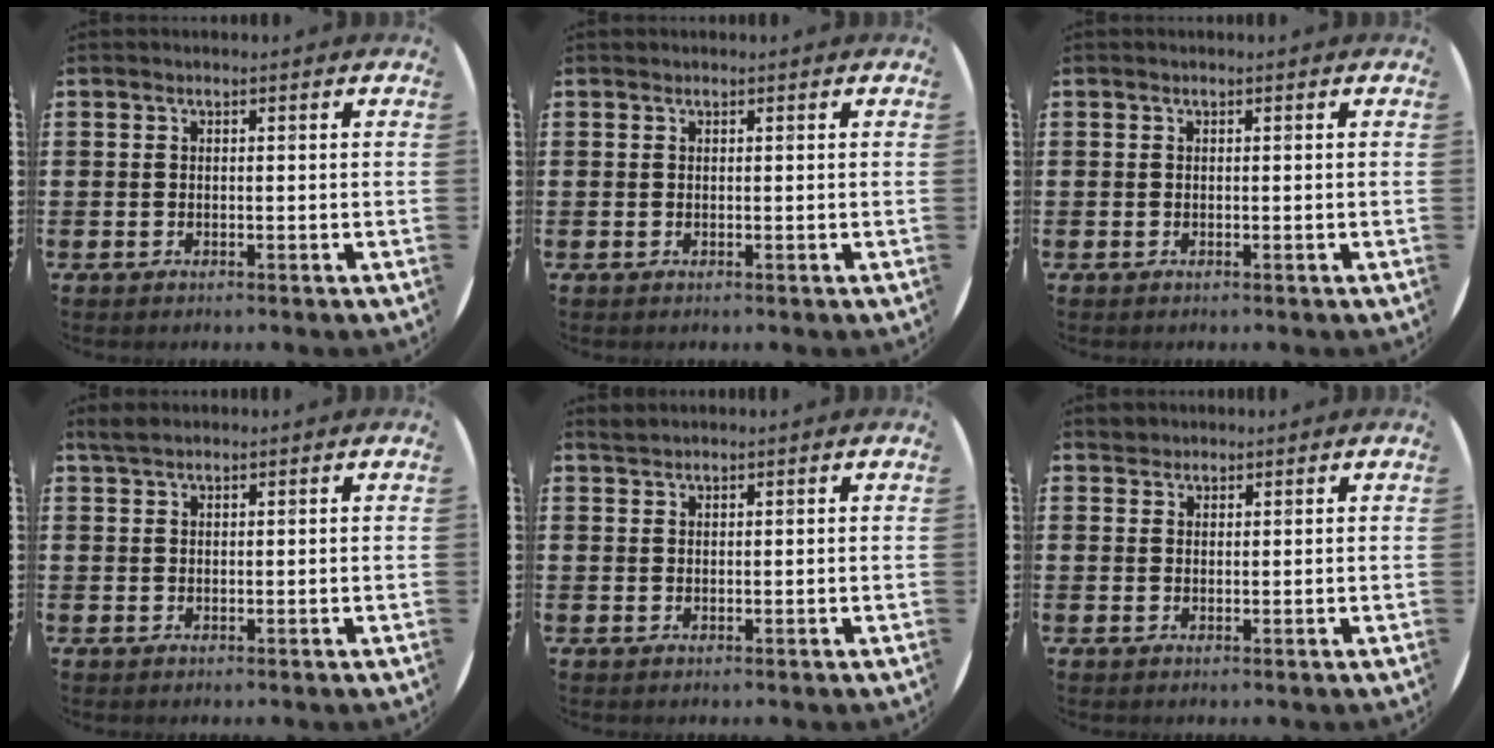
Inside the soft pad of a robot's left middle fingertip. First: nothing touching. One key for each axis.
{"total": 0.0}
{"total": 0.0}
{"total": 1.5, "fx": 1.4, "fy": 0.3, "fz": 0.5, "tx": -0.012, "ty": 0.004, "tz": 0.025}
{"total": 0.9, "fx": 0.9, "fy": 0.0, "fz": -0.1, "tx": 0.002, "ty": 0.000, "tz": 0.017}
{"total": 1.4, "fx": 1.3, "fy": 0.5, "fz": -0.2, "tx": 0.002, "ty": 0.003, "tz": 0.026}